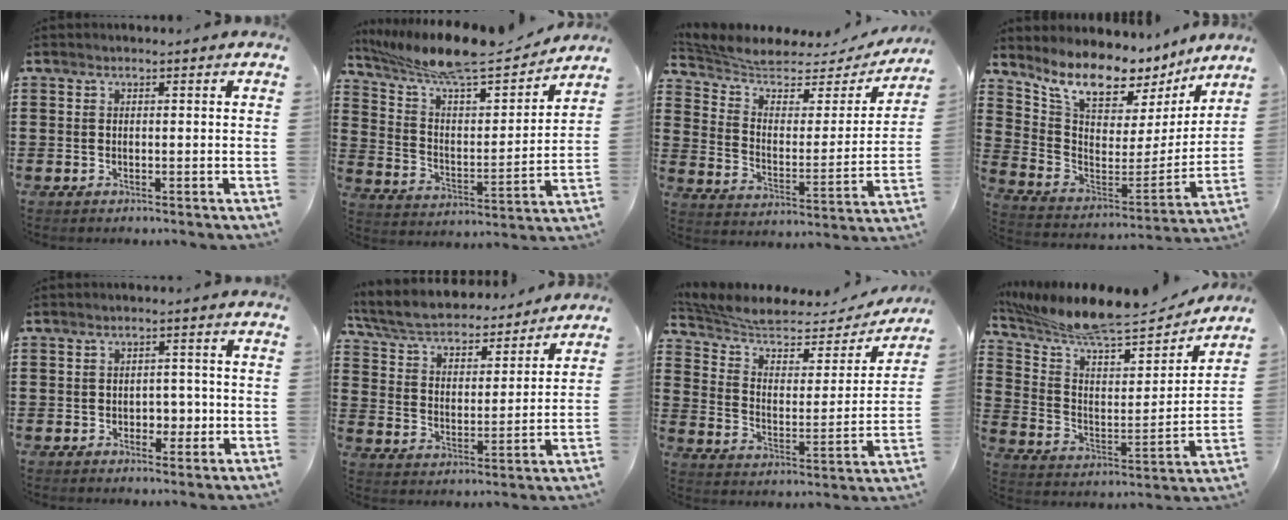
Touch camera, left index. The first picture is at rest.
{"total": 10.8, "force": [9.5, 1.1, 5.0], "torque": [-0.134, -0.061, 0.162]}
{"total": 5.6, "force": [5.0, 1.9, 1.7], "torque": [-0.064, -0.034, 0.080]}
{"total": 10.2, "force": [8.7, 3.8, 3.9], "torque": [-0.100, -0.066, 0.151]}
{"total": 3.0, "force": [-0.6, 2.2, 1.9], "torque": [-0.034, 0.000, -0.018]}
{"total": 5.9, "force": [5.4, 1.1, 1.9], "torque": [-0.061, -0.037, 0.091]}
{"total": 5.9, "force": [4.9, 2.2, 2.5], "torque": [-0.077, -0.029, 0.080]}
{"total": 11.1, "force": [10.2, 1.3, 4.2], "torque": [-0.114, -0.071, 0.172]}